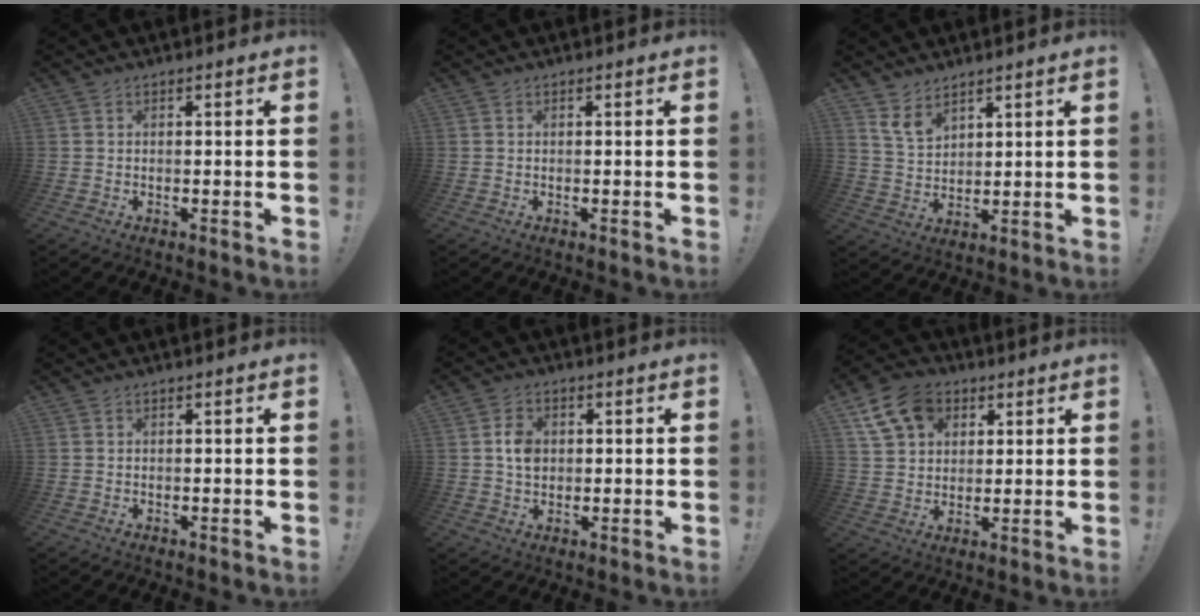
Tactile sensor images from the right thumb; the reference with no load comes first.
{"total": 0.0}
{"total": 6.7, "force": [5.1, 3.3, 2.9], "torque": [-0.055, -0.031, 0.098]}
{"total": 0.0}
{"total": 5.8, "force": [0.5, 4.6, 3.6], "torque": [-0.051, 0.006, 0.009]}
{"total": 13.5, "force": [6.1, 10.1, 6.4], "torque": [-0.106, -0.020, 0.124]}